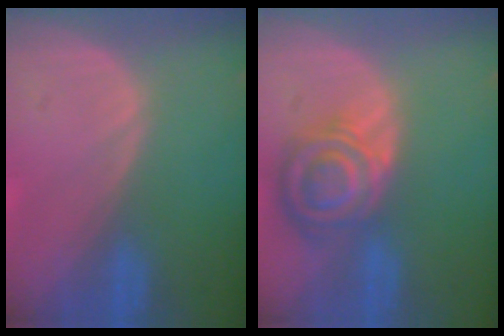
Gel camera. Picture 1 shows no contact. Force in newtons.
{"total": 8.3, "press": 7.2, "slide": 4.0}